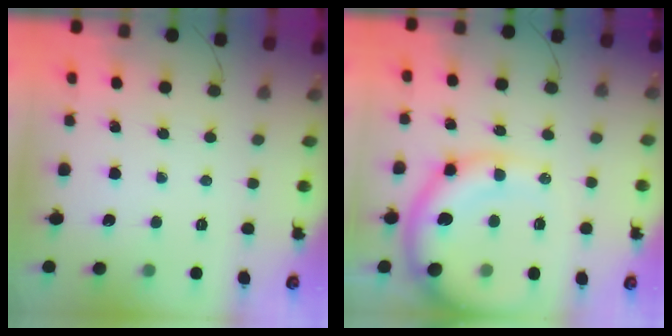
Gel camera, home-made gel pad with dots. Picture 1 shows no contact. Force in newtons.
{"total": 13.0, "press": 12.6, "slide": 3.2}